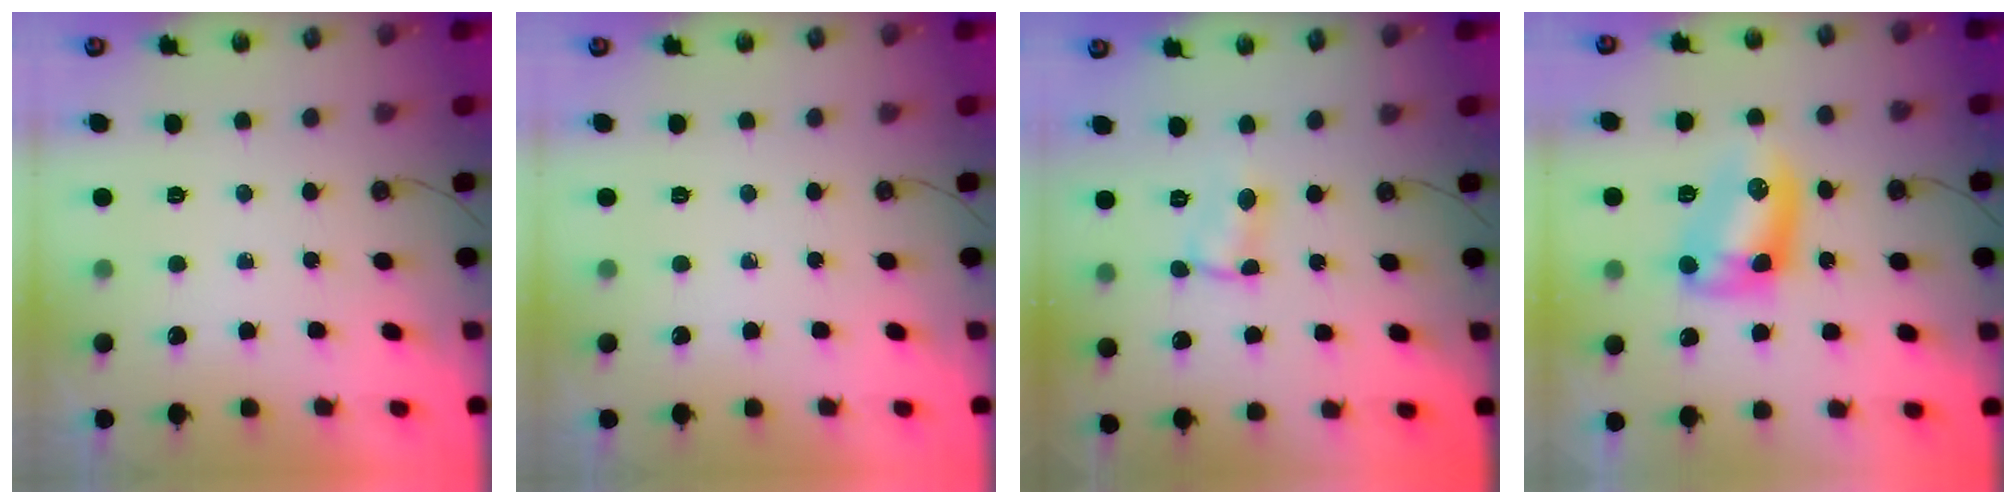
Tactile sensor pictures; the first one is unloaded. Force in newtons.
{"total": 0.0}
{"total": 1.4, "press": 1.4, "slide": 0.1}
{"total": 10.6, "press": 10.1, "slide": 3.2}